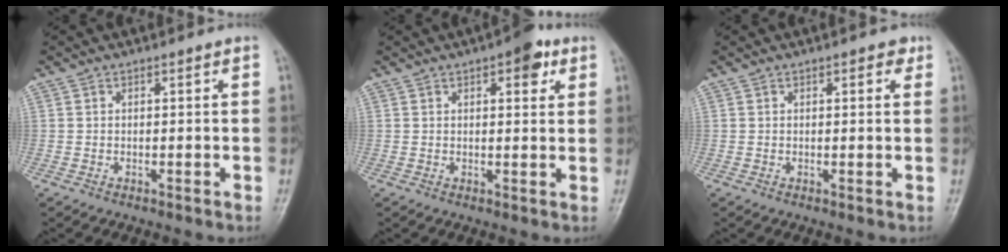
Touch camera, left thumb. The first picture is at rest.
{"total": 3.5, "force": [1.7, 1.5, 2.7], "torque": [-0.022, -0.001, 0.017]}
{"total": 2.2, "force": [1.1, 1.2, 1.4], "torque": [-0.003, -0.002, 0.011]}